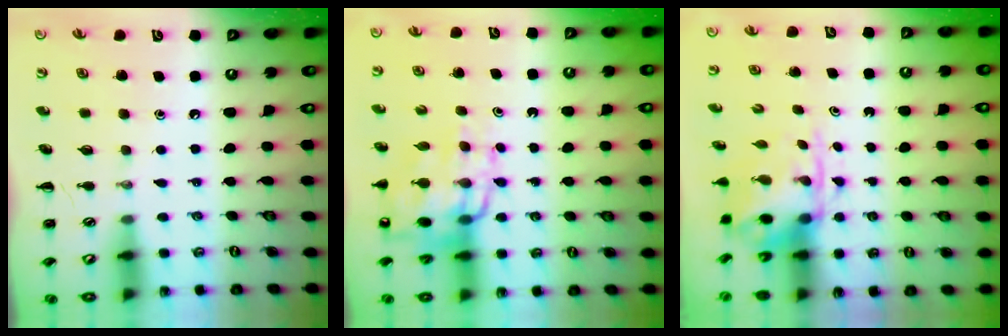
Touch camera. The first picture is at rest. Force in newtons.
{"total": 16.4, "press": 15.9, "slide": 3.9}
{"total": 3.9, "press": 3.8, "slide": 0.9}